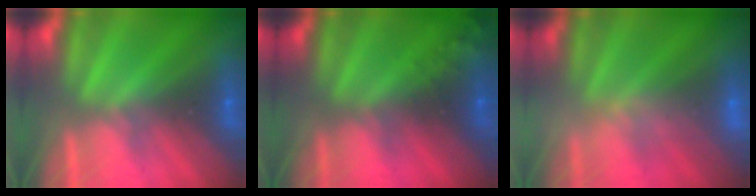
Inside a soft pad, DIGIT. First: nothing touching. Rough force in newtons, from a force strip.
{"total": 6.7}
{"total": 2.4}